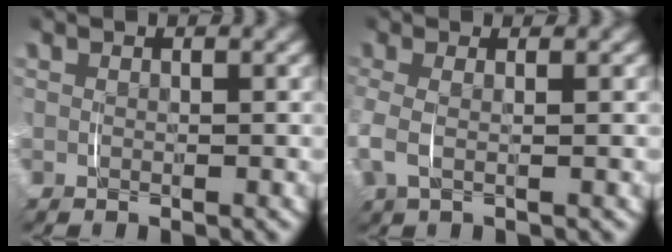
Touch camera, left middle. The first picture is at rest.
{"total": 2.6, "force": [-0.1, 1.2, 2.3], "torque": [-0.069, -0.006, 0.000]}